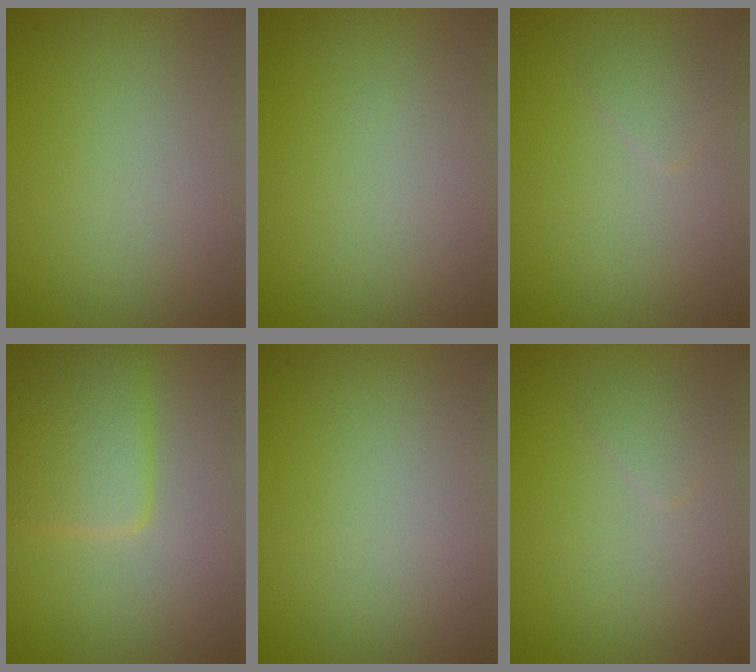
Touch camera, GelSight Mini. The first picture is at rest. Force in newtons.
{"total": 0.0}
{"total": 1.0, "press": 1.0, "slide": 0.0}
{"total": 4.4, "press": 4.4, "slide": 0.2}
{"total": 0.0}
{"total": 1.0, "press": 1.0, "slide": 0.0}